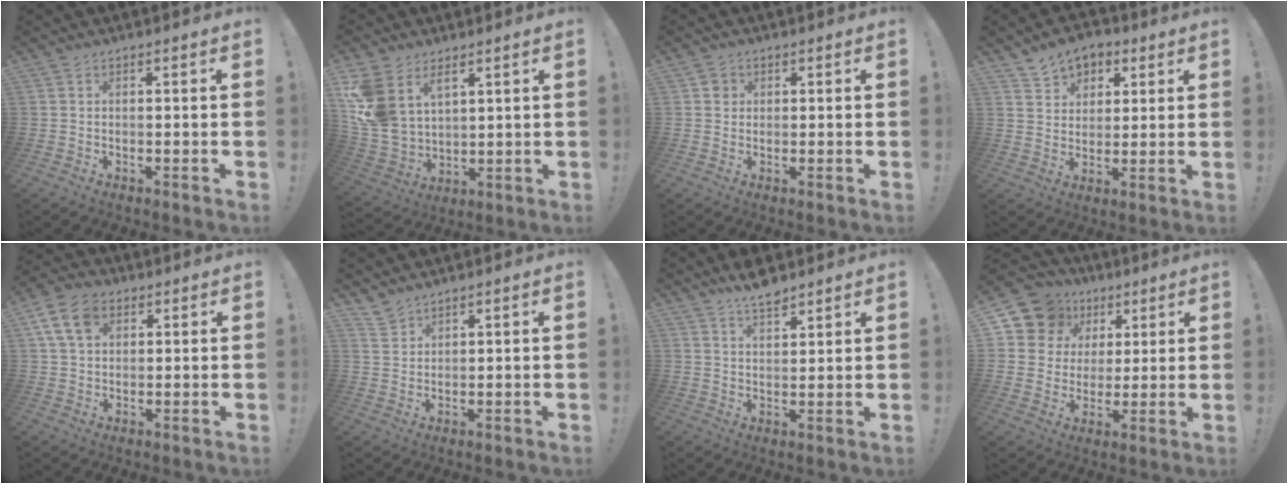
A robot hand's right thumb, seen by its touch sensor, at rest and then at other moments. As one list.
[{"total": 13.5, "force": [6.4, 9.4, 7.2], "torque": [-0.160, -0.039, 0.125]}, {"total": 2.4, "force": [0.4, 2.3, 0.5], "torque": [-0.004, 0.003, 0.006]}, {"total": 8.0, "force": [4.8, 6.0, 2.2], "torque": [-0.032, -0.027, 0.094]}, {"total": 10.8, "force": [4.2, 7.3, 6.7], "torque": [-0.119, 0.002, 0.084]}, {"total": 5.9, "force": [5.0, 2.9, 1.2], "torque": [-0.024, -0.036, 0.098]}, {"total": 6.2, "force": [5.3, 1.8, 2.6], "torque": [-0.041, -0.035, 0.093]}, {"total": 12.0, "force": [5.7, 10.0, 3.3], "torque": [-0.058, -0.031, 0.120]}]